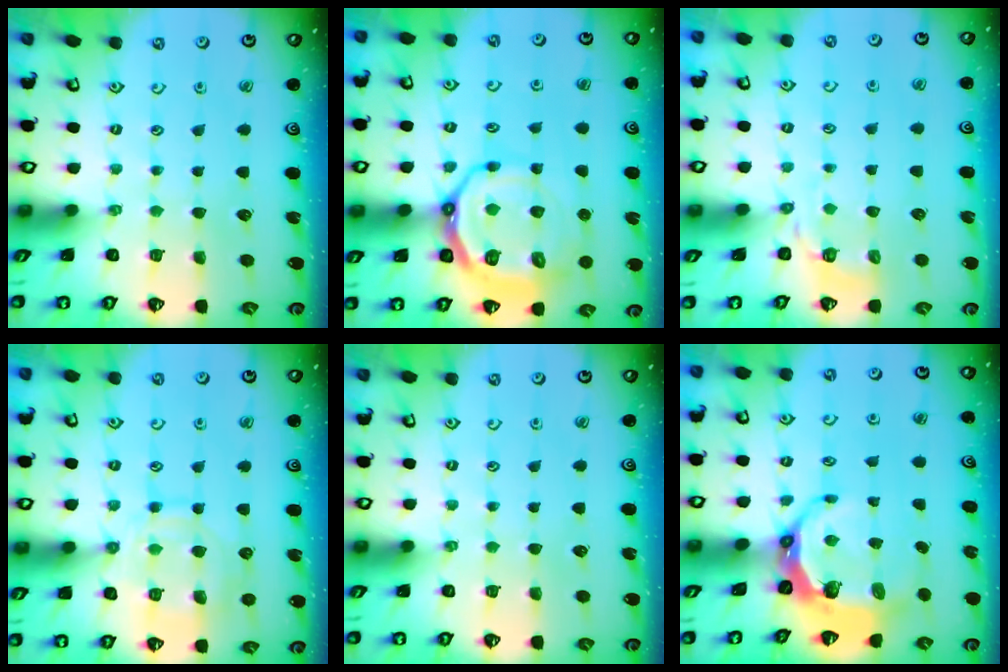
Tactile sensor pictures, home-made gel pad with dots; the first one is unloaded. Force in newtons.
{"total": 14.9, "press": 14.5, "slide": 3.3}
{"total": 4.2, "press": 3.6, "slide": 2.2}
{"total": 13.6, "press": 13.5, "slide": 1.2}
{"total": 0.0}
{"total": 8.1, "press": 7.0, "slide": 4.1}